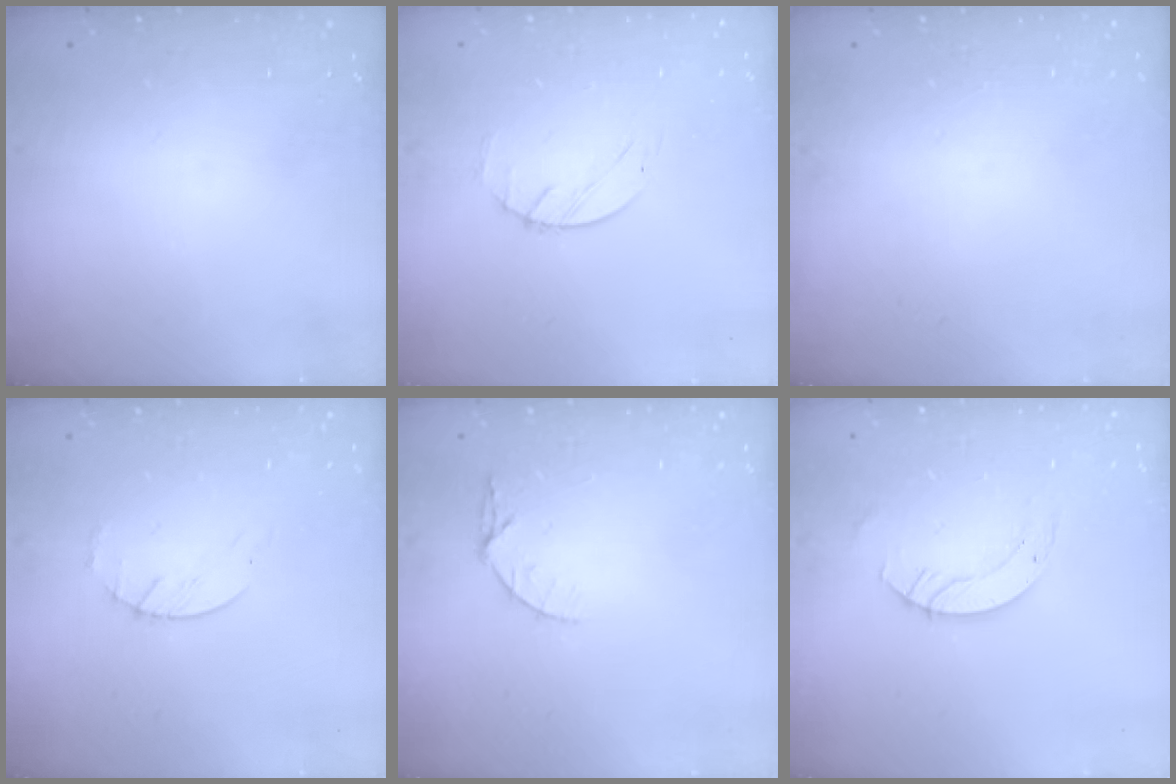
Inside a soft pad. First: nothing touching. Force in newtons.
{"total": 1.9, "press": 1.9, "slide": 0.3}
{"total": 0.0}
{"total": 2.2, "press": 2.2, "slide": 0.3}
{"total": 4.7, "press": 4.7, "slide": 0.5}
{"total": 6.2, "press": 6.2, "slide": 0.6}